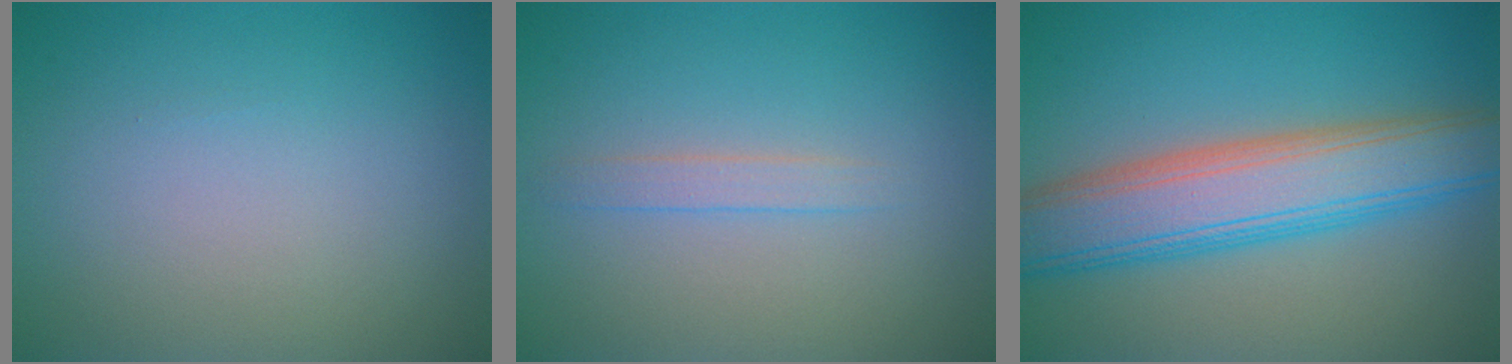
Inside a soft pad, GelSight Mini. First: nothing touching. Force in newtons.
{"total": 1.3, "press": 1.3, "slide": 0.1}
{"total": 8.3, "press": 8.3, "slide": 0.6}